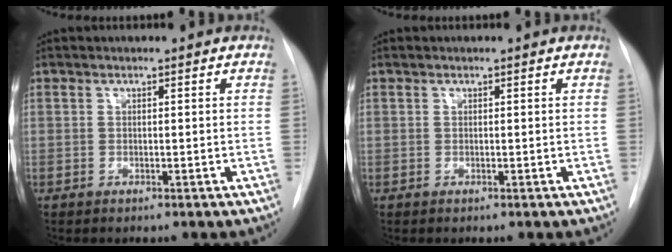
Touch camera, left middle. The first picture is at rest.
{"total": 0.0}